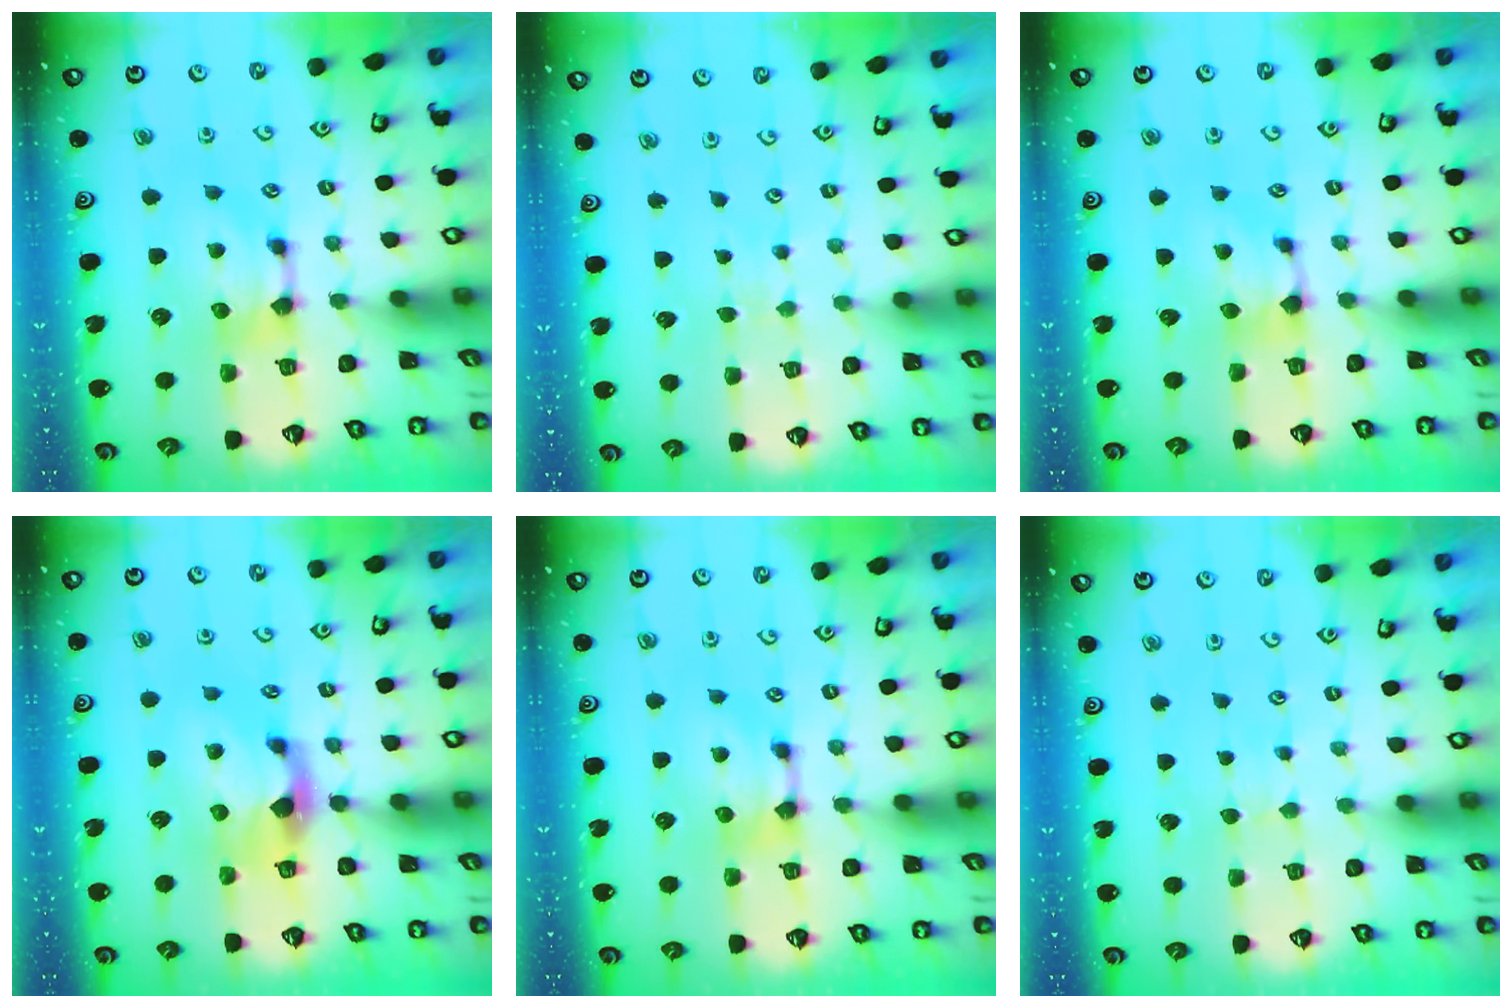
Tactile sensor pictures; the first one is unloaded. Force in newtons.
{"total": 3.8, "press": 3.8, "slide": 0.5}
{"total": 0.8, "press": 0.4, "slide": 0.6}
{"total": 2.3, "press": 1.9, "slide": 1.2}
{"total": 0.0}
{"total": 2.7, "press": 2.7, "slide": 0.4}